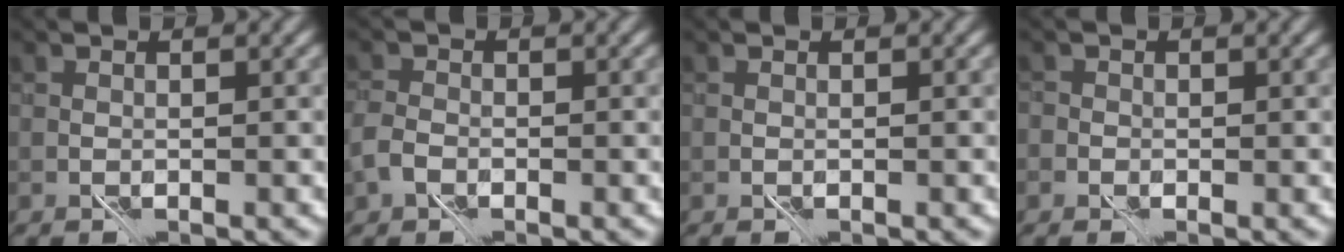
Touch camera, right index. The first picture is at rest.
{"total": 2.6, "force": [-1.6, 1.6, 1.3], "torque": [-0.030, -0.002, -0.039]}
{"total": 0.0}
{"total": 1.4, "force": [-0.5, 1.3, 0.4], "torque": [0.009, -0.001, -0.011]}